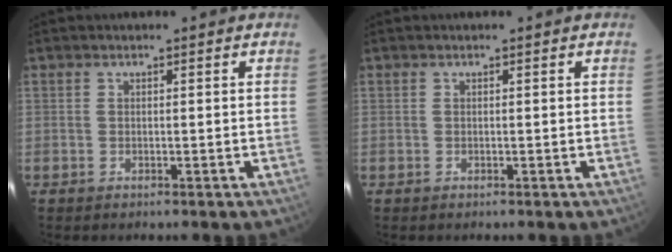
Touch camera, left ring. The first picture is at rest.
{"total": 0.0}